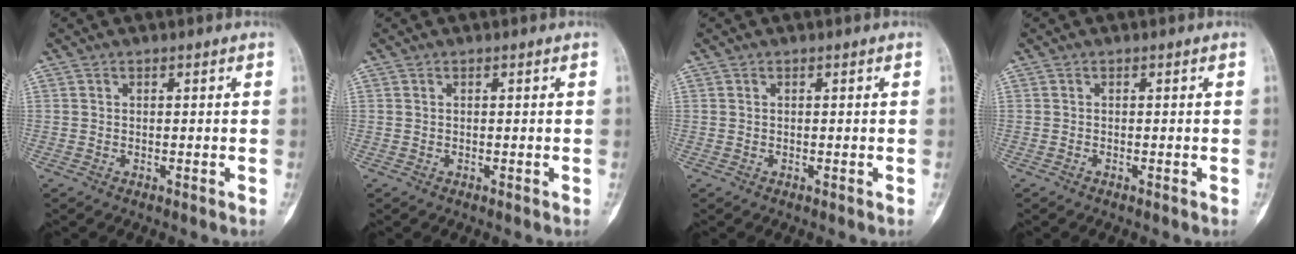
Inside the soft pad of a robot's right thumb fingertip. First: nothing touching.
{"total": 0.0}
{"total": 0.0}
{"total": 0.0}